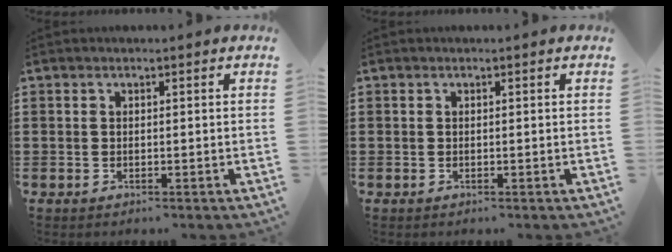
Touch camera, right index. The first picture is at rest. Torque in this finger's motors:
{"motor_torque": [0.47, 1.67, 0.00, 0.02]}